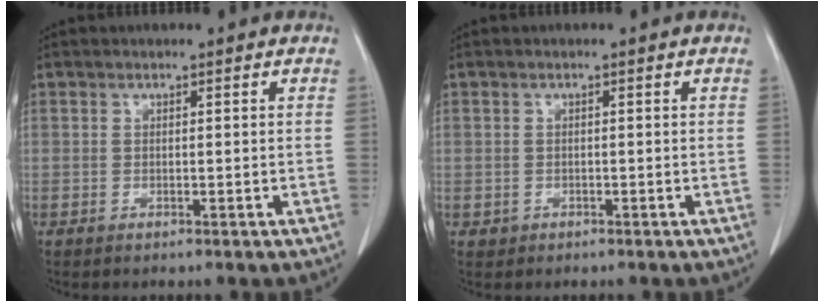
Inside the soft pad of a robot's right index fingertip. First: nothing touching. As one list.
[{"total": 1.0, "force": [-0.4, 0.9, -0.1], "torque": [0.000, 0.004, -0.004]}]